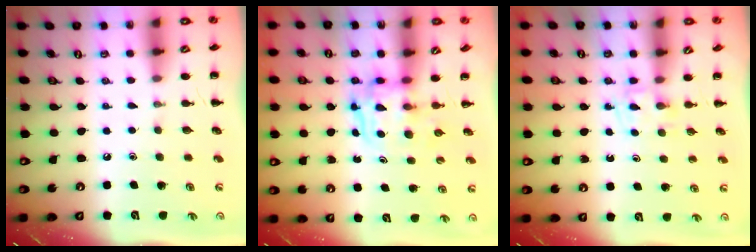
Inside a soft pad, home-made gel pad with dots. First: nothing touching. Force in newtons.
{"total": 3.4, "press": 3.4, "slide": 0.3}
{"total": 4.5, "press": 4.2, "slide": 1.4}